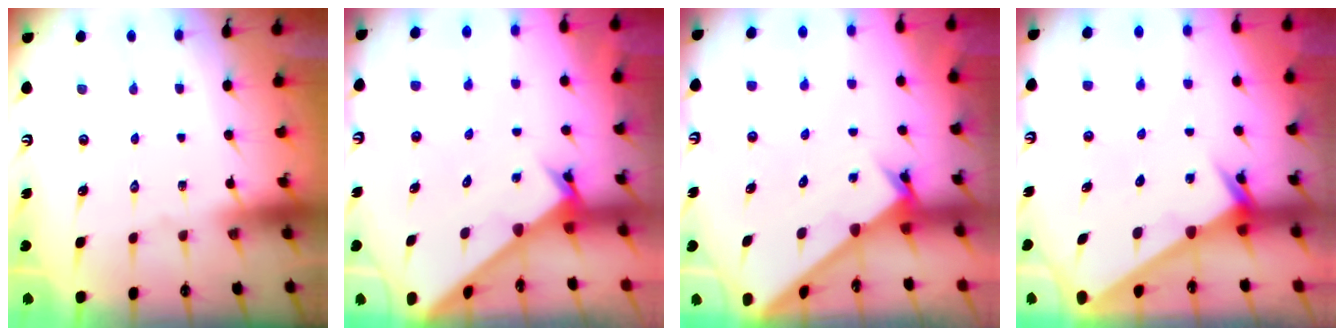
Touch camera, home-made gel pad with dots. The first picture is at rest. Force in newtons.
{"total": 2.4, "press": 2.4, "slide": 0.1}
{"total": 1.7, "press": 1.7, "slide": 0.1}
{"total": 2.5, "press": 2.5, "slide": 0.1}